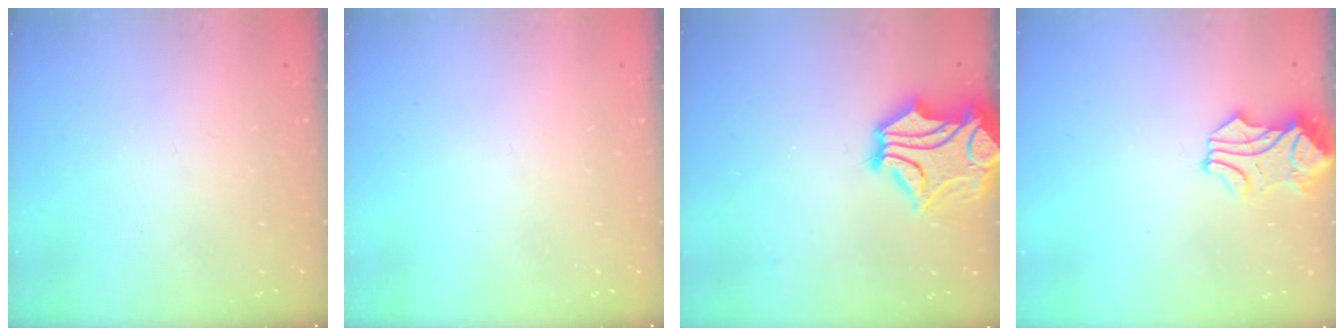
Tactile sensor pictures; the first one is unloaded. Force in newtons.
{"total": 0.0}
{"total": 7.2, "press": 6.8, "slide": 2.2}
{"total": 1.6, "press": 1.3, "slide": 0.9}